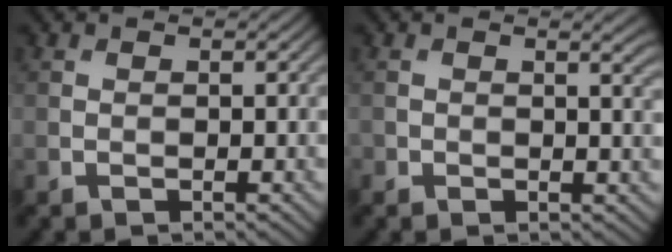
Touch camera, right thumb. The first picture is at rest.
{"total": 2.0, "force": [0.9, 0.7, 1.6], "torque": [-0.022, -0.004, 0.011]}